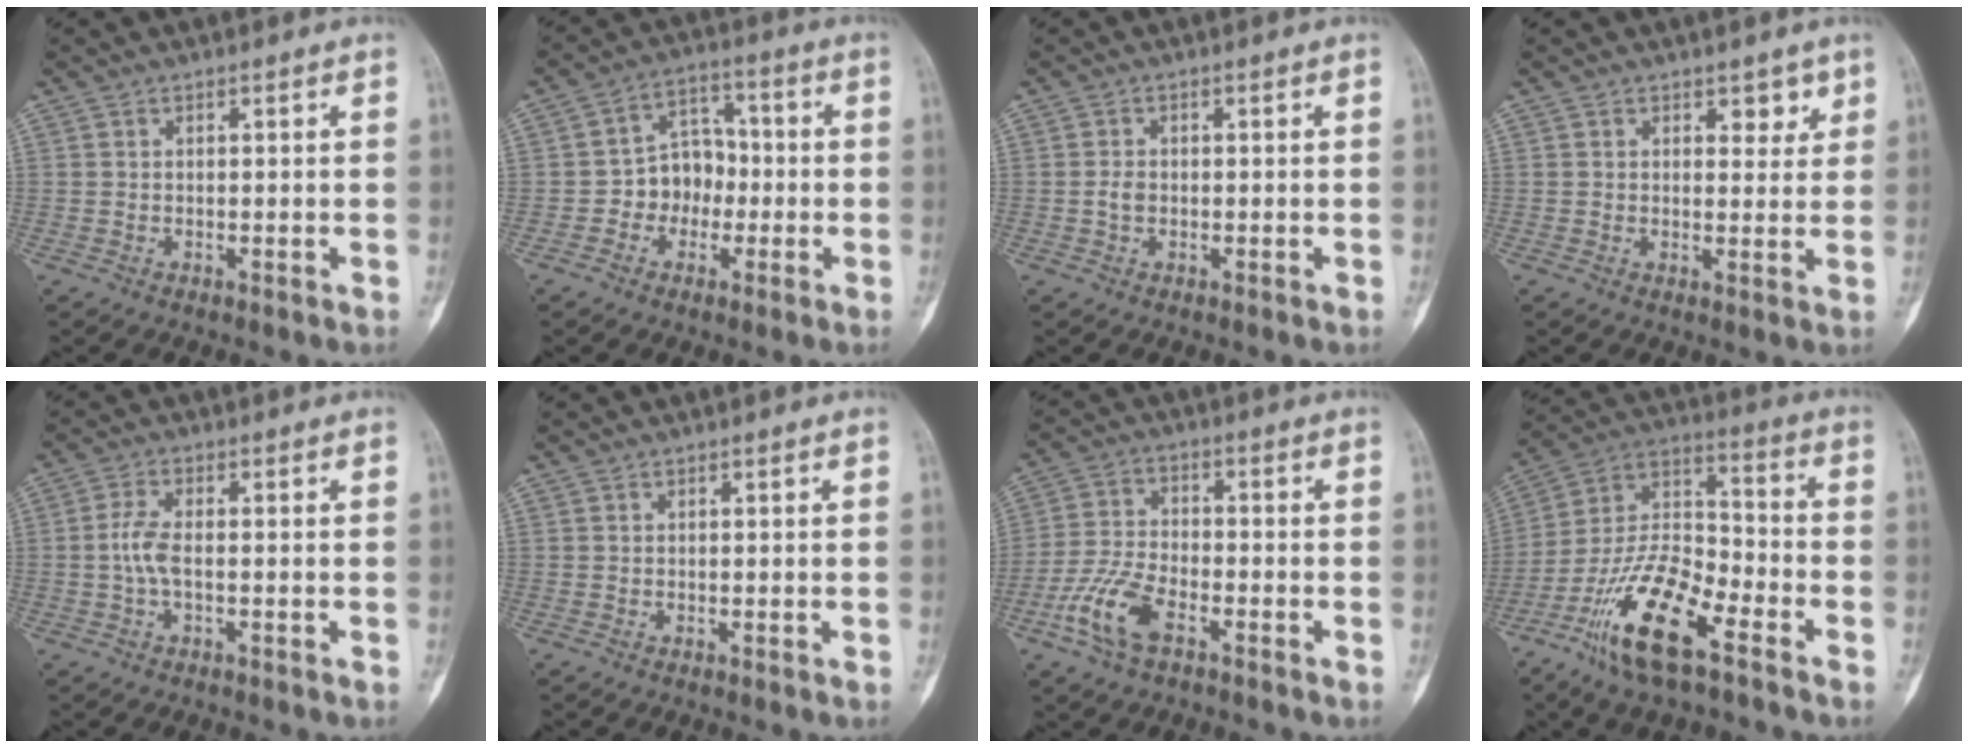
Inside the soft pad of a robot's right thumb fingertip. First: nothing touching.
{"total": 8.3, "force": [-1.7, 6.7, 4.6], "torque": [-0.029, 0.037, -0.041]}
{"total": 1.7, "force": [-0.3, 1.2, 1.1], "torque": [-0.021, 0.003, -0.007]}
{"total": 3.3, "force": [2.0, 2.0, 1.6], "torque": [0.009, -0.011, 0.026]}
{"total": 3.9, "force": [-0.4, 1.6, 3.5], "torque": [-0.080, 0.007, -0.013]}
{"total": 0.0}
{"total": 9.3, "force": [-4.8, 4.3, 6.7], "torque": [-0.151, 0.019, -0.095]}
{"total": 17.4, "force": [-10.0, 6.2, 12.8], "torque": [-0.242, 0.063, -0.192]}